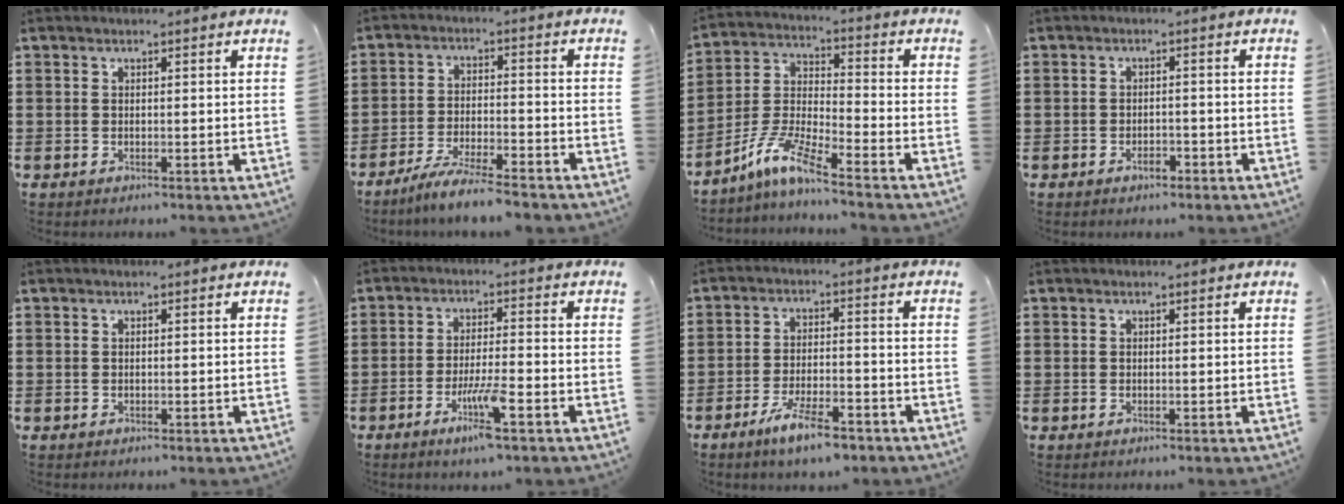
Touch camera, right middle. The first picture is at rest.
{"total": 5.9, "force": [-5.3, 0.0, 2.5], "torque": [-0.061, -0.011, -0.103]}
{"total": 8.1, "force": [-6.5, 0.6, 4.8], "torque": [-0.117, -0.011, -0.130]}
{"total": 2.0, "force": [-1.4, 0.9, 1.1], "torque": [-0.024, -0.001, -0.028]}
{"total": 0.0}
{"total": 6.0, "force": [-3.3, 0.5, 5.0], "torque": [-0.092, -0.007, -0.058]}
{"total": 6.8, "force": [-5.0, 1.4, 4.3], "torque": [-0.087, -0.002, -0.093]}
{"total": 0.0}